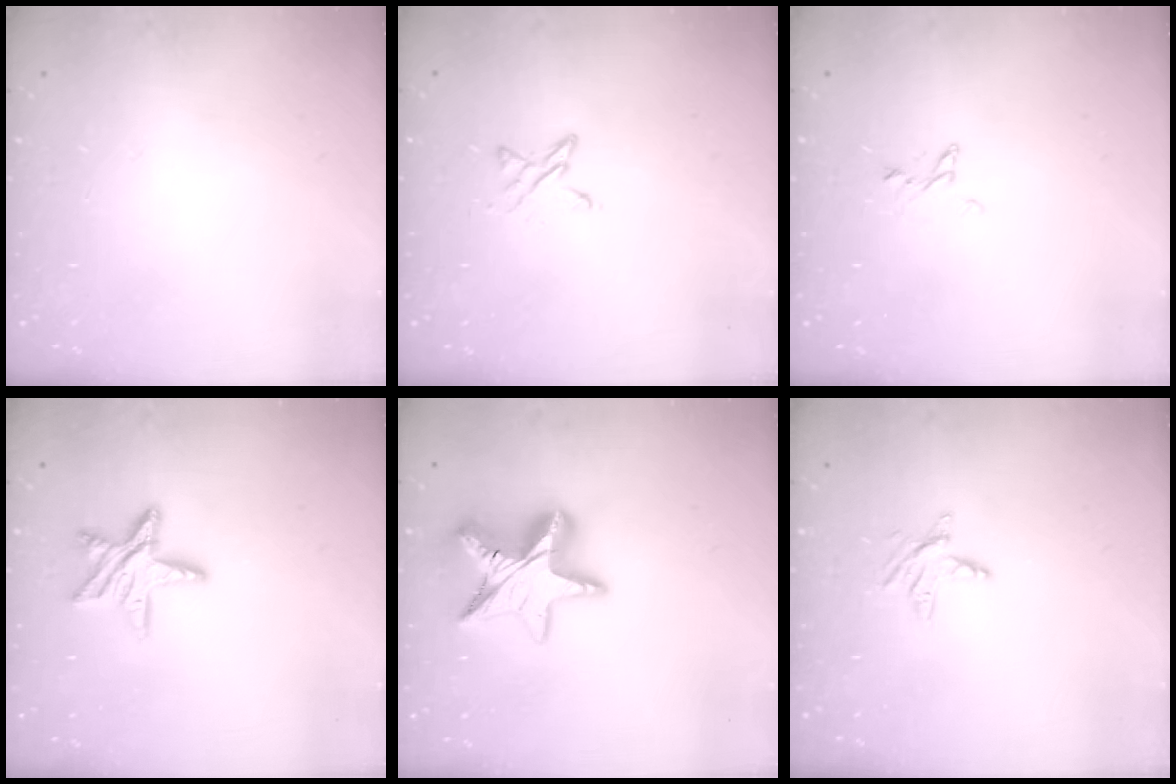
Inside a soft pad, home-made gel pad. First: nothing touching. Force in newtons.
{"total": 5.1, "press": 5.1, "slide": 0.5}
{"total": 3.5, "press": 3.5, "slide": 0.4}
{"total": 11.2, "press": 11.2, "slide": 0.8}
{"total": 14.1, "press": 14.1, "slide": 1.4}
{"total": 5.9, "press": 5.9, "slide": 0.5}